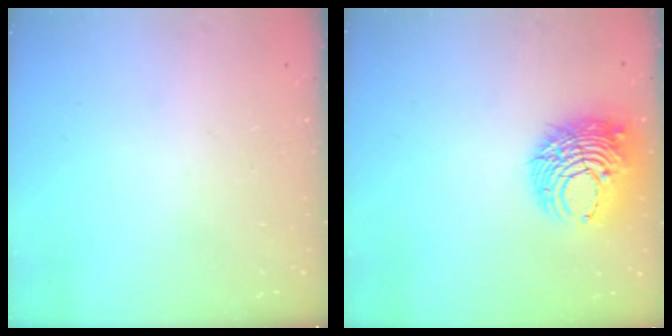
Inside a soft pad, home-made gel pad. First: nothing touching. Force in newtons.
{"total": 10.9, "press": 10.8, "slide": 1.1}